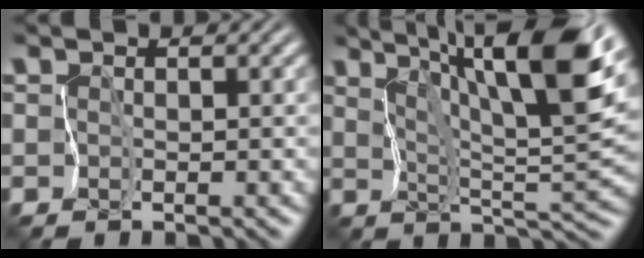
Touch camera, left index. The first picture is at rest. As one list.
[{"total": 12.3, "force": [7.3, 1.9, 9.7], "torque": [-0.149, 0.004, 0.125]}]